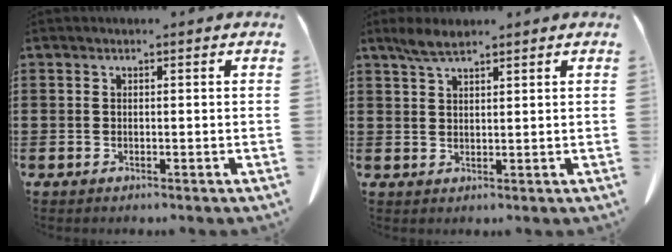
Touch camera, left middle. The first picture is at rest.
{"total": 3.2, "force": [2.3, 0.8, 2.0], "torque": [-0.045, 0.003, 0.044]}